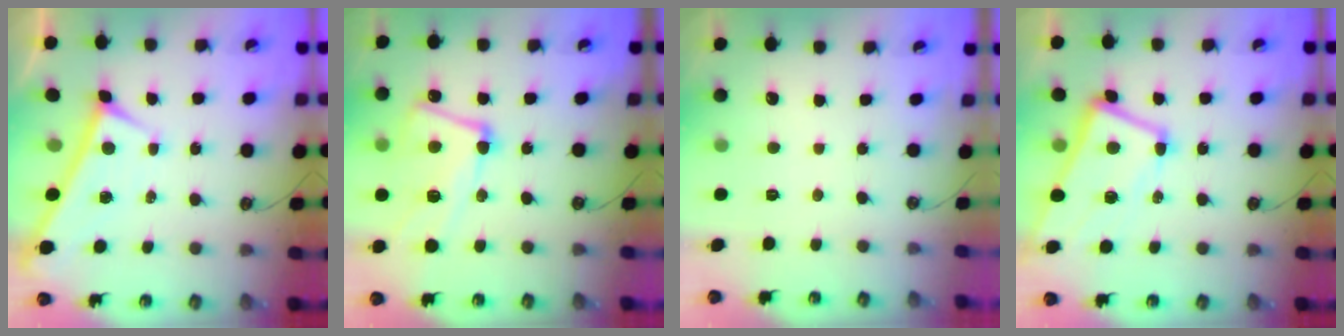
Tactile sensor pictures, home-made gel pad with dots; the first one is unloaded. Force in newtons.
{"total": 10.8, "press": 10.6, "slide": 1.8}
{"total": 0.0}
{"total": 2.9, "press": 2.8, "slide": 0.9}